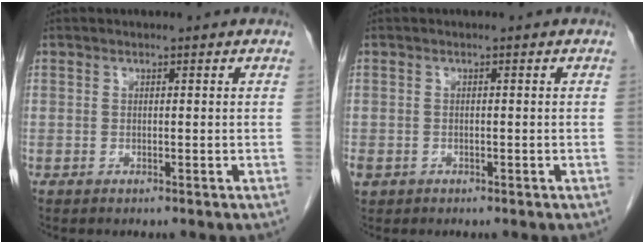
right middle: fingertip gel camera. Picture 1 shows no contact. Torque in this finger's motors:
{"motor_torque": [1.15, -0.99, 1.05, 0.21]}